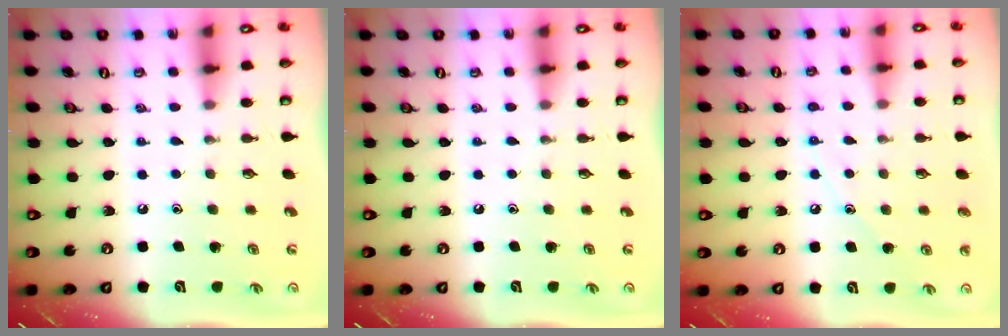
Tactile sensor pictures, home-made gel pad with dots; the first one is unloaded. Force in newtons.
{"total": 0.0}
{"total": 7.1, "press": 7.1, "slide": 0.4}